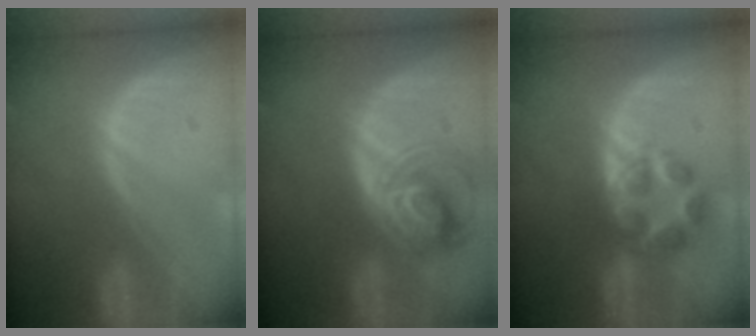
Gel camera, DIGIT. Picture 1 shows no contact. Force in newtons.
{"total": 7.6, "press": 6.8, "slide": 3.5}
{"total": 6.8, "press": 5.8, "slide": 3.4}